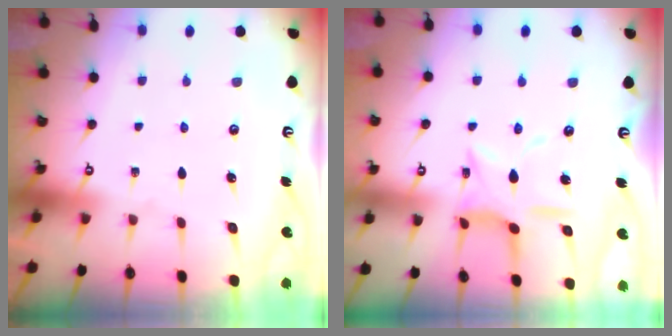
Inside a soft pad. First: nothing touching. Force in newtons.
{"total": 10.9, "press": 10.8, "slide": 0.9}